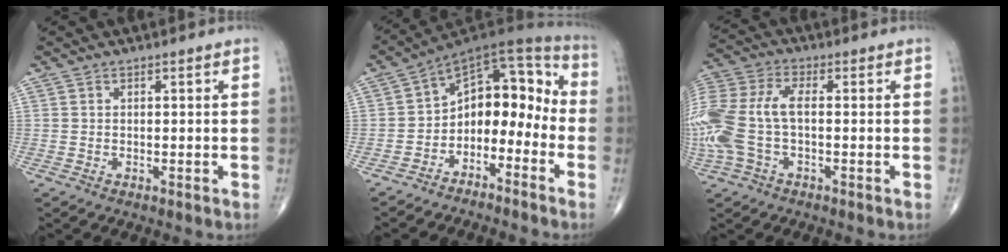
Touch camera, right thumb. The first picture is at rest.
{"total": 13.0, "force": [-4.6, 8.5, 8.8], "torque": [-0.077, 0.095, -0.086]}
{"total": 15.8, "force": [-1.5, 8.4, 13.3], "torque": [-0.339, 0.023, -0.028]}